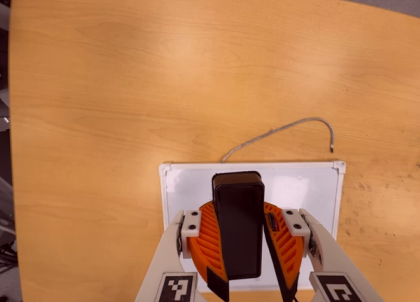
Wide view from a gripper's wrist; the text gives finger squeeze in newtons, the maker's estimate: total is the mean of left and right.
{"total": 10.7, "left": 10.4, "right": 10.9}